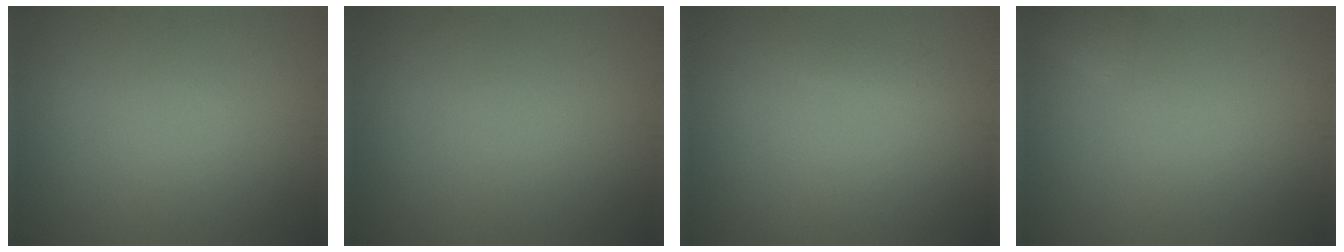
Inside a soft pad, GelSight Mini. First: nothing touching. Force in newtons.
{"total": 0.0}
{"total": 0.8, "press": 0.8, "slide": 0.0}
{"total": 1.0, "press": 1.0, "slide": 0.1}